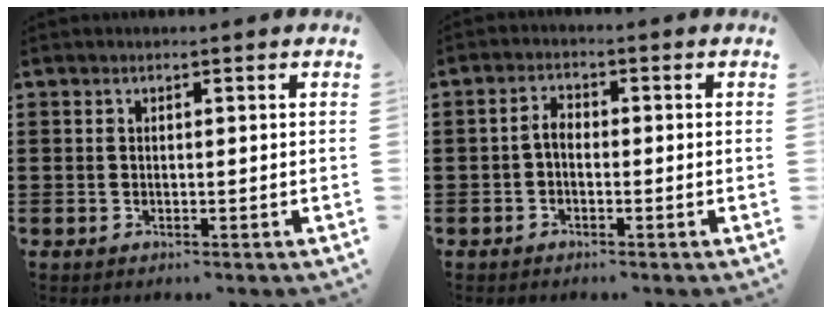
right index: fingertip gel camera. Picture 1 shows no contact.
{"total": 2.3, "force": [-0.8, 1.2, 1.7], "torque": [-0.042, 0.002, -0.019]}